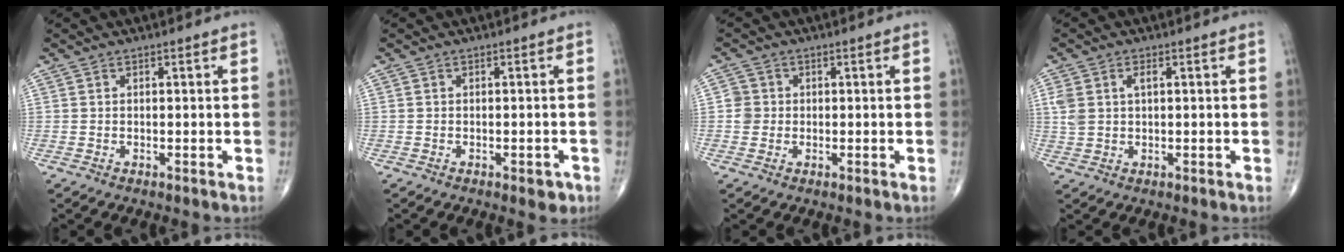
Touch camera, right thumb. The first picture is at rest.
{"total": 2.3, "force": [-1.2, 1.2, 1.6], "torque": [-0.010, 0.004, -0.012]}
{"total": 2.6, "force": [0.0, 2.6, 0.5], "torque": [0.011, 0.006, -0.003]}
{"total": 4.5, "force": [1.2, 2.7, 3.5], "torque": [-0.086, 0.010, 0.027]}